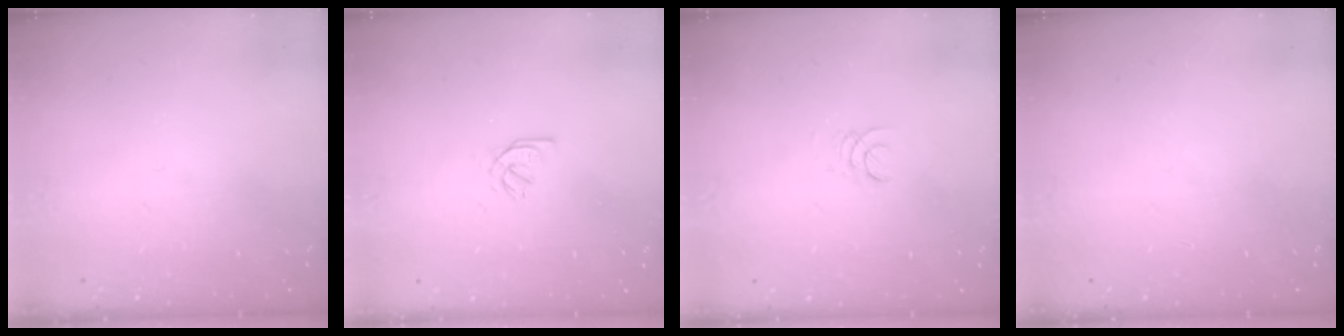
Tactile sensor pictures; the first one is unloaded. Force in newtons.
{"total": 1.6, "press": 1.5, "slide": 0.3}
{"total": 1.6, "press": 1.6, "slide": 0.3}
{"total": 0.0}